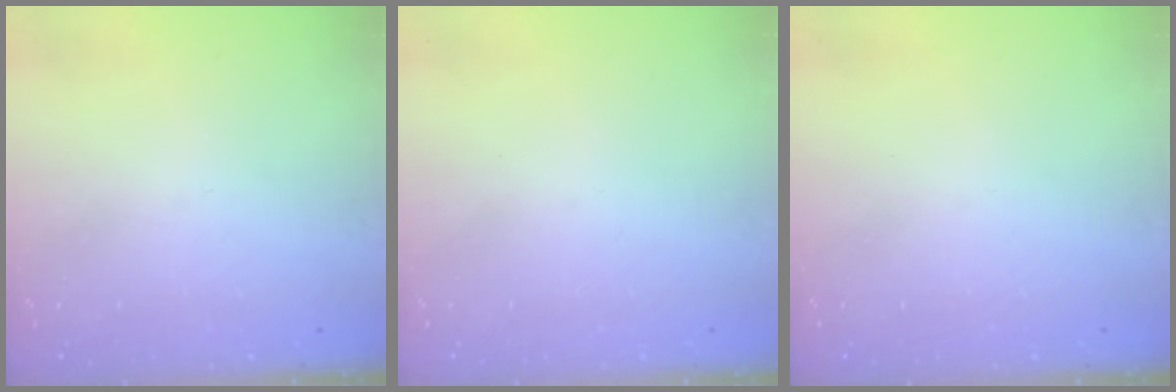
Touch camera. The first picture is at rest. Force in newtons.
{"total": 1.6, "press": 1.6, "slide": 0.1}
{"total": 0.0}